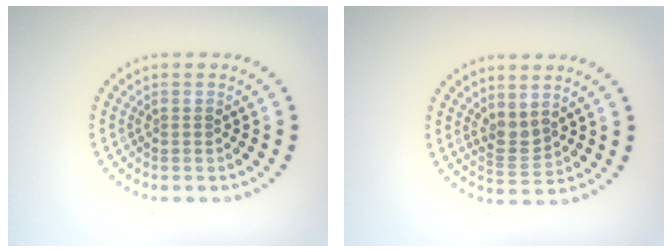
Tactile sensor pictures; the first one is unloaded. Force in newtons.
{"total": 2.0, "press": 1.6, "slide": 1.1}